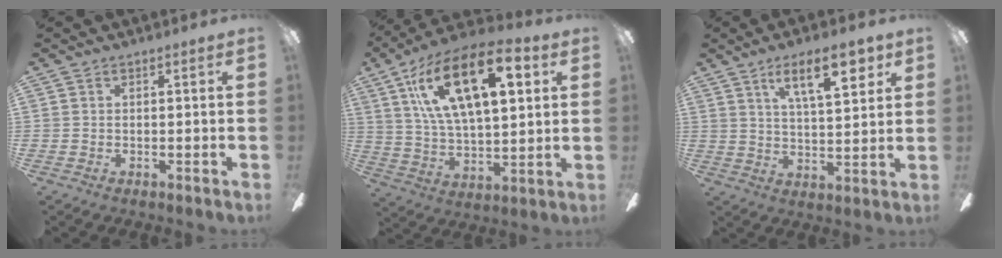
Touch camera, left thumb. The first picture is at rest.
{"total": 23.5, "force": [10.7, 10.7, 18.0], "torque": [-0.327, -0.029, 0.169]}
{"total": 13.3, "force": [7.1, 4.8, 10.1], "torque": [-0.140, -0.022, 0.114]}